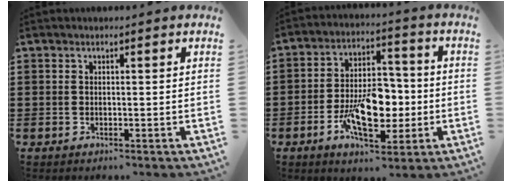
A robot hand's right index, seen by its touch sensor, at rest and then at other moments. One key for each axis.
{"total": 10.7, "fx": -2.5, "fy": 5.9, "fz": 8.5, "tx": -0.152, "ty": 0.000, "tz": -0.045}